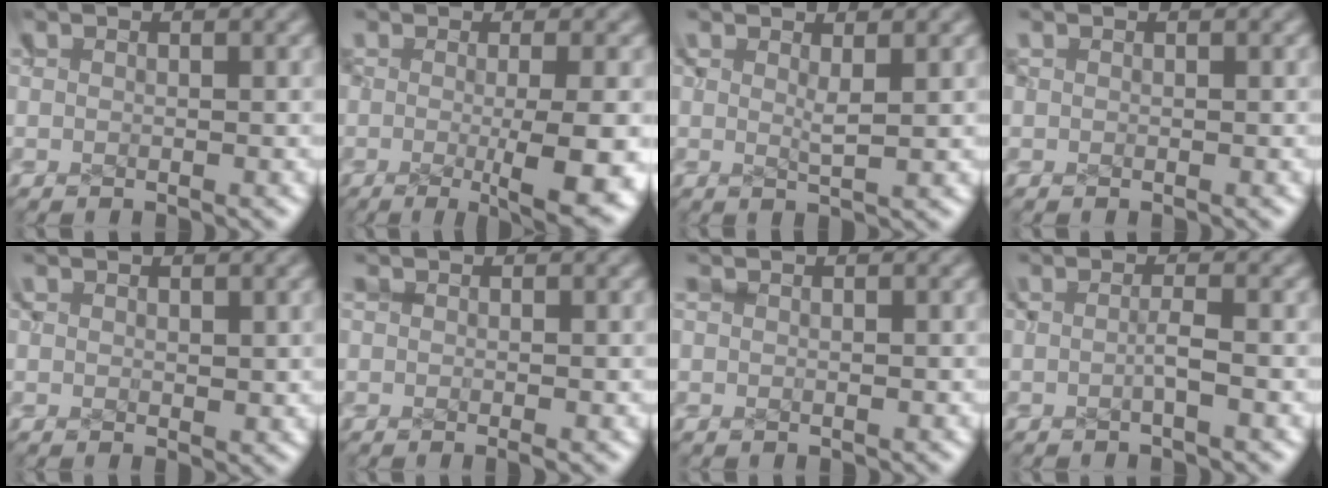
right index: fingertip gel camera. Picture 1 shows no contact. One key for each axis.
{"total": 6.6, "fx": -3.2, "fy": 1.9, "fz": 5.5, "tx": -0.050, "ty": -0.015, "tz": -0.039}
{"total": 1.8, "fx": 1.4, "fy": -0.9, "fz": 0.5, "tx": -0.002, "ty": -0.003, "tz": 0.029}
{"total": 0.0}
{"total": 0.9, "fx": 0.5, "fy": 0.5, "fz": 0.5, "tx": -0.013, "ty": -0.004, "tz": 0.010}
{"total": 1.2, "fx": 0.4, "fy": 0.8, "fz": 0.7, "tx": -0.012, "ty": 0.002, "tz": 0.001}
{"total": 1.2, "fx": 0.6, "fy": 0.9, "fz": 0.5, "tx": -0.010, "ty": 0.003, "tz": 0.005}
{"total": 1.2, "fx": -1.0, "fy": 0.6, "fz": 0.5, "tx": -0.003, "ty": 0.003, "tz": -0.018}